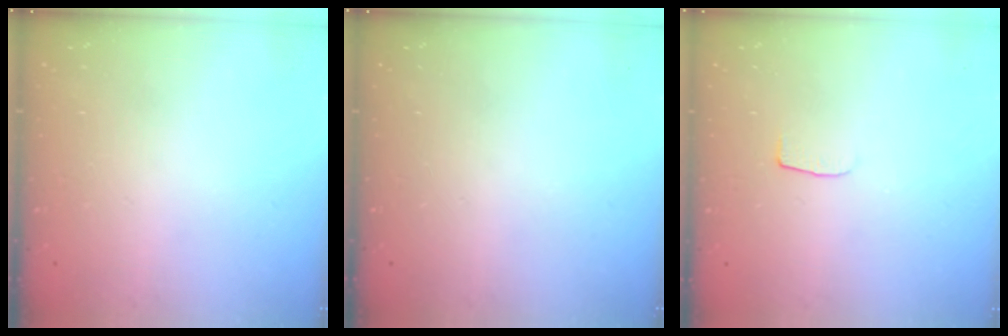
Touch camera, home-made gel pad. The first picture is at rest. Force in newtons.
{"total": 0.0}
{"total": 4.0, "press": 4.0, "slide": 0.2}